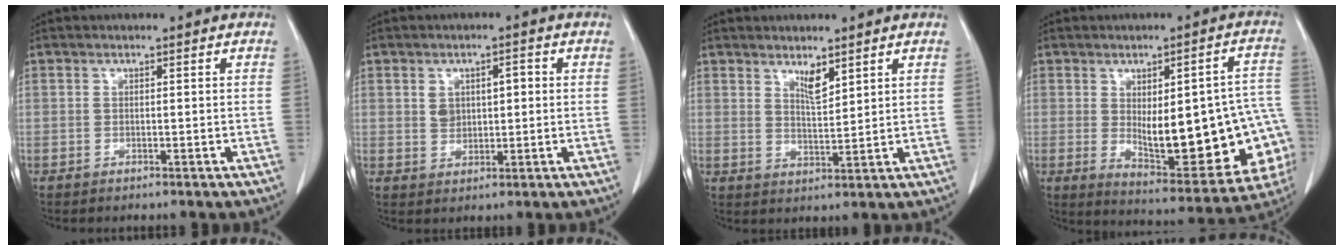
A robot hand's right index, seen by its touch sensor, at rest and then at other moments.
{"total": 4.2, "force": [0.9, 2.7, 3.1], "torque": [-0.055, 0.015, 0.025]}
{"total": 3.4, "force": [2.5, 0.7, 2.3], "torque": [-0.044, -0.009, 0.050]}
{"total": 21.9, "force": [-2.3, 6.7, 20.7], "torque": [-0.205, 0.018, 0.004]}